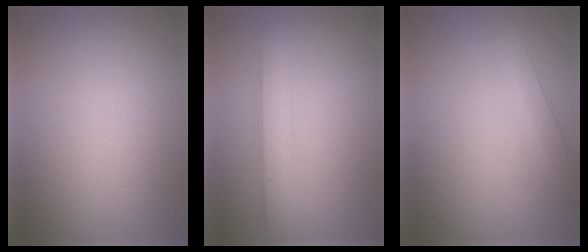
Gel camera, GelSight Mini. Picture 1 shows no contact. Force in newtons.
{"total": 2.6, "press": 2.6, "slide": 0.1}
{"total": 2.1, "press": 2.1, "slide": 0.1}